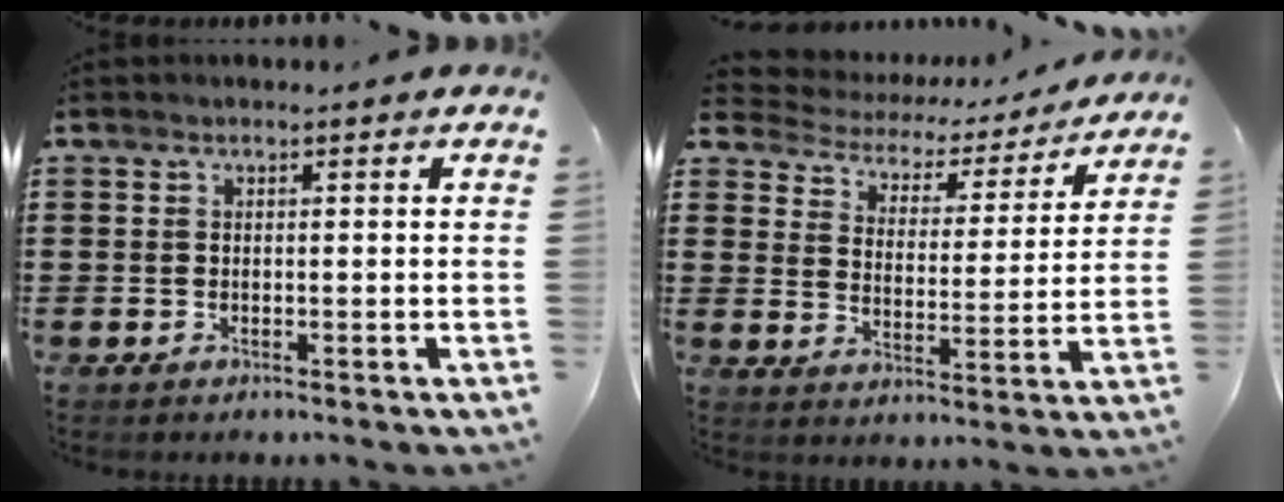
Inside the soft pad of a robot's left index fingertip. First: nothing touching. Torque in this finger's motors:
{"motor_torque": [1.11, -1.03, 0.03, -0.07]}